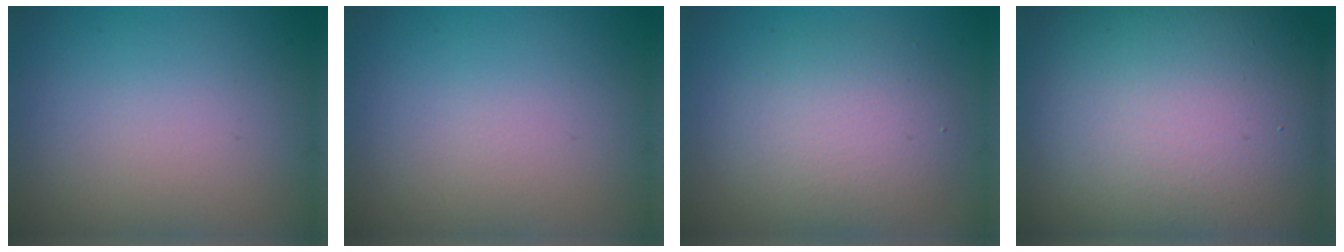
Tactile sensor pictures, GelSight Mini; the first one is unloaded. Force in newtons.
{"total": 0.0}
{"total": 4.9, "press": 4.9, "slide": 0.4}
{"total": 20.2, "press": 20.1, "slide": 1.4}